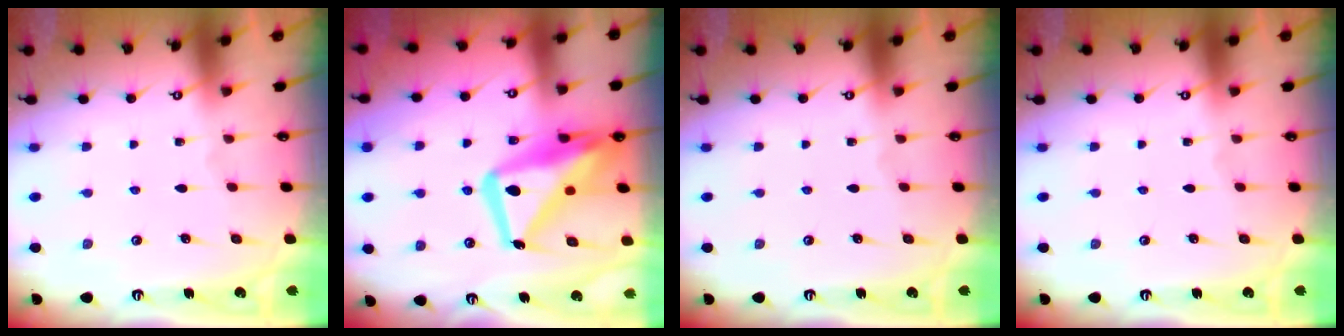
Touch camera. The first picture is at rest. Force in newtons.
{"total": 19.4, "press": 19.4, "slide": 1.5}
{"total": 0.0}
{"total": 0.0}